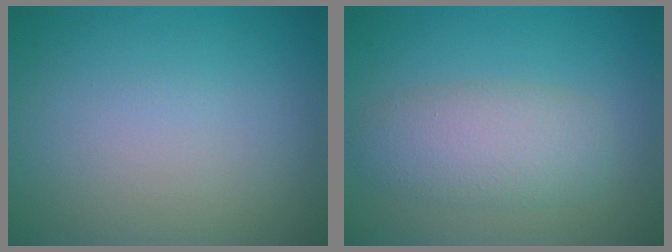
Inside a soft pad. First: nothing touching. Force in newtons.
{"total": 4.4, "press": 4.4, "slide": 0.1}